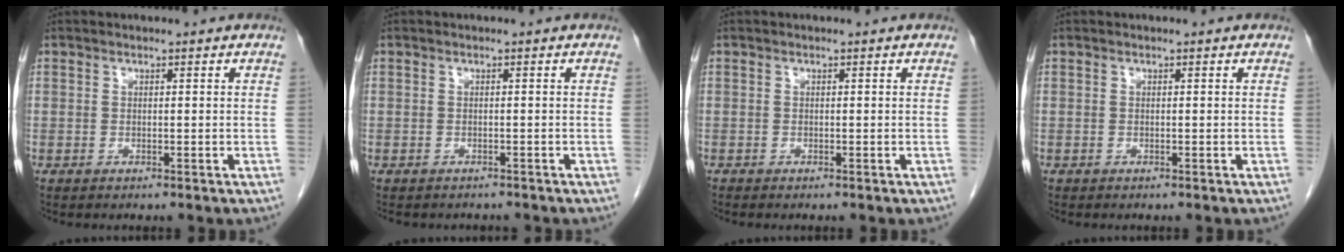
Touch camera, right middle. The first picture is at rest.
{"total": 4.4, "force": [-4.0, 1.7, 1.0], "torque": [-0.010, 0.000, -0.049]}
{"total": 0.0}
{"total": 0.0}